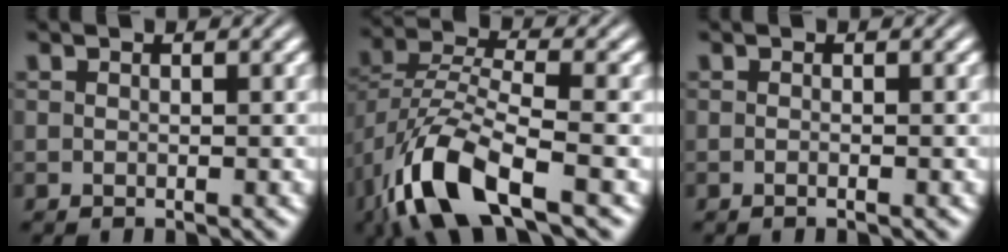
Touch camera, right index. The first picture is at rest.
{"total": 8.0, "force": [-3.3, 3.5, 6.3], "torque": [-0.143, -0.036, -0.035]}
{"total": 0.6, "force": [-0.5, -0.1, 0.3], "torque": [-0.006, 0.002, -0.010]}